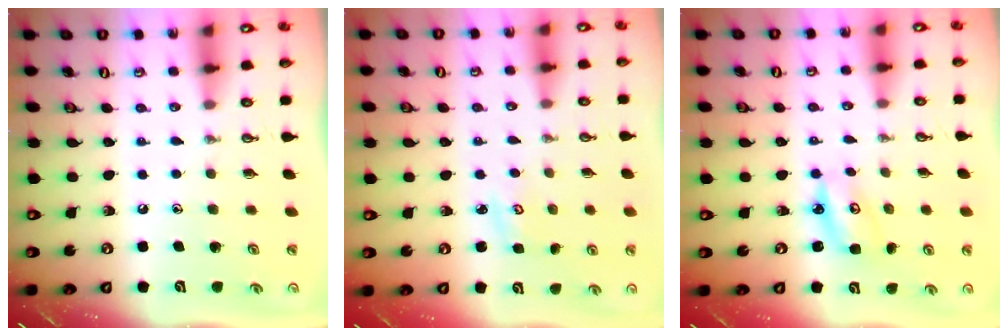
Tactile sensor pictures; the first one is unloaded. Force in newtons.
{"total": 2.8, "press": 2.8, "slide": 0.2}
{"total": 4.3, "press": 4.3, "slide": 0.4}